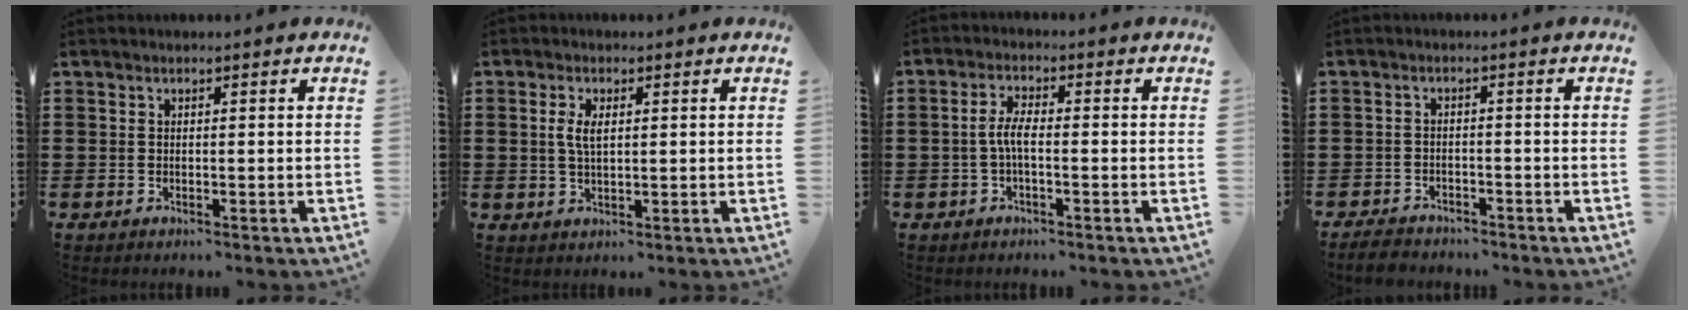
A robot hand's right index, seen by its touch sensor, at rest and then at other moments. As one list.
[{"total": 3.3, "force": [0.6, 1.4, 3.0], "torque": [-0.061, 0.008, 0.010]}, {"total": 3.7, "force": [-0.8, 1.0, 3.4], "torque": [-0.085, -0.004, -0.023]}, {"total": 2.8, "force": [-2.7, 0.7, 0.4], "torque": [-0.020, 0.000, -0.058]}]